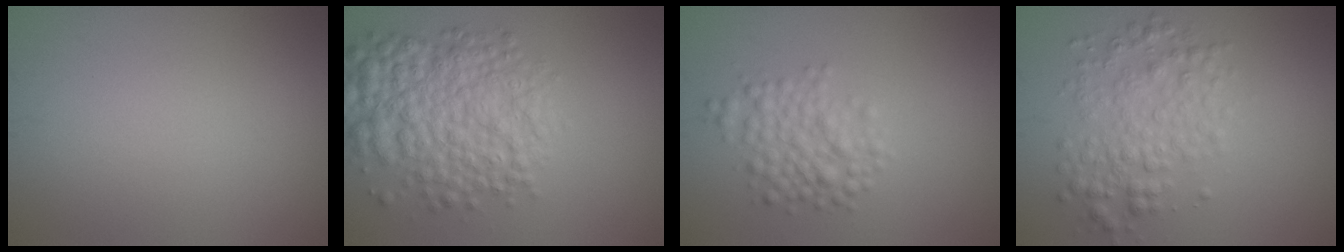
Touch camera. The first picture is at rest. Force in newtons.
{"total": 7.5, "press": 7.5, "slide": 0.2}
{"total": 3.3, "press": 3.3, "slide": 0.2}
{"total": 4.0, "press": 4.0, "slide": 0.0}